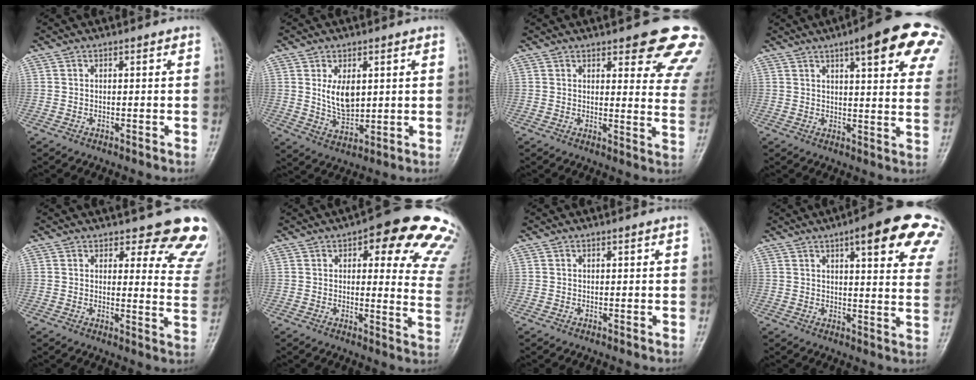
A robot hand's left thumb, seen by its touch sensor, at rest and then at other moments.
{"total": 7.1, "force": [1.7, 4.3, 5.5], "torque": [-0.077, -0.018, 0.041]}
{"total": 14.2, "force": [9.8, 4.3, 9.3], "torque": [-0.062, -0.049, 0.097]}
{"total": 18.7, "force": [9.5, 4.5, 15.5], "torque": [-0.178, -0.020, 0.108]}
{"total": 13.3, "force": [11.7, 4.7, 4.1], "torque": [0.015, -0.092, 0.102]}
{"total": 20.3, "force": [11.6, 7.4, 15.0], "torque": [-0.125, -0.039, 0.115]}
{"total": 0.0}
{"total": 18.9, "force": [10.5, 4.7, 14.9], "torque": [-0.163, -0.026, 0.116]}